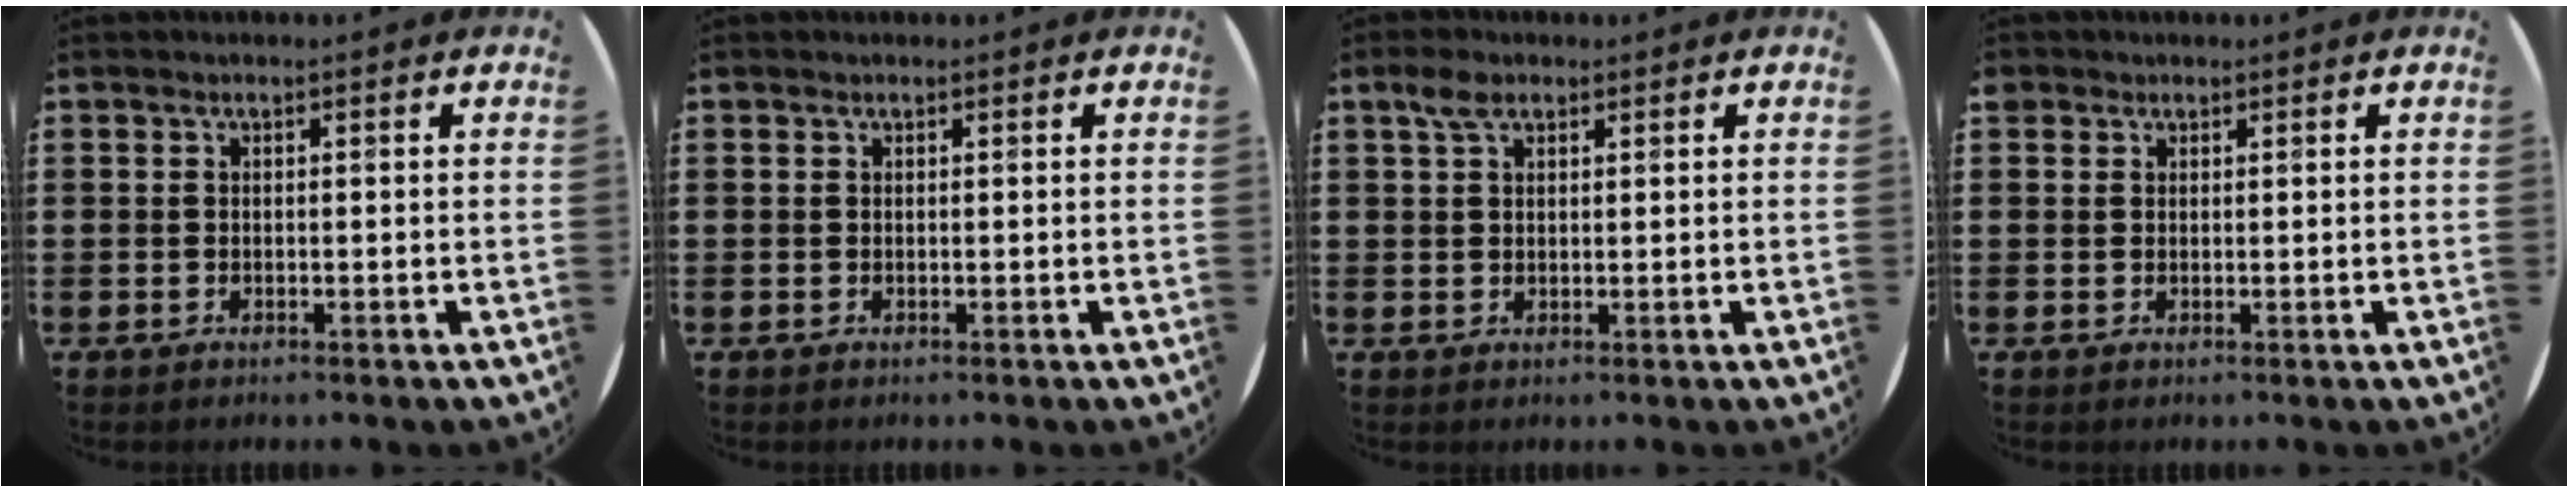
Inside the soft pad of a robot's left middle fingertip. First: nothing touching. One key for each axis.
{"total": 0.0}
{"total": 2.6, "fx": 1.7, "fy": 1.3, "fz": 1.5, "tx": -0.024, "ty": 0.006, "tz": 0.028}
{"total": 0.9, "fx": 0.7, "fy": 0.5, "fz": -0.1, "tx": 0.002, "ty": 0.003, "tz": 0.015}